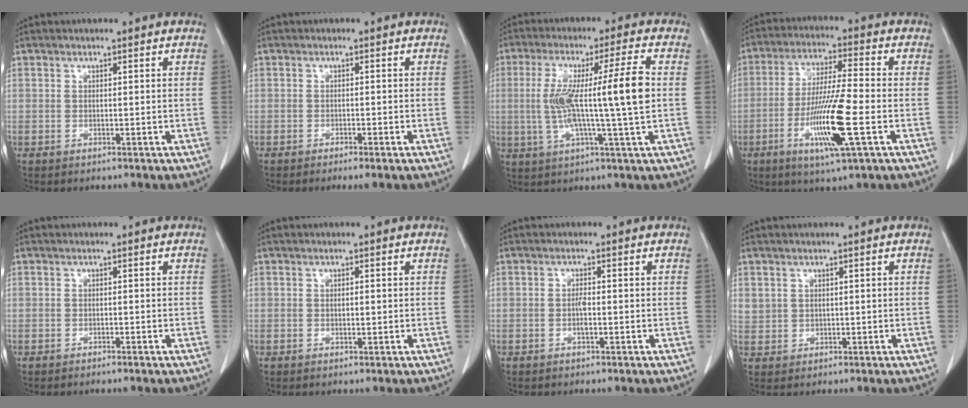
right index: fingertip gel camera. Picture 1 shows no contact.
{"total": 1.8, "force": [-1.2, 0.1, 1.3], "torque": [-0.022, -0.004, -0.017]}
{"total": 13.7, "force": [0.4, -0.7, 13.6], "torque": [-0.251, 0.011, 0.004]}
{"total": 12.6, "force": [-4.0, 0.2, 11.9], "torque": [-0.229, -0.018, -0.075]}
{"total": 0.7, "force": [-0.5, 0.0, 0.4], "torque": [-0.011, -0.001, -0.008]}
{"total": 0.8, "force": [0.0, 0.3, 0.8], "torque": [-0.013, -0.001, 0.001]}
{"total": 1.3, "force": [-0.4, 0.3, 1.2], "torque": [-0.021, 0.003, -0.008]}
{"total": 2.5, "force": [0.9, 2.2, 0.5], "torque": [-0.003, 0.011, 0.025]}